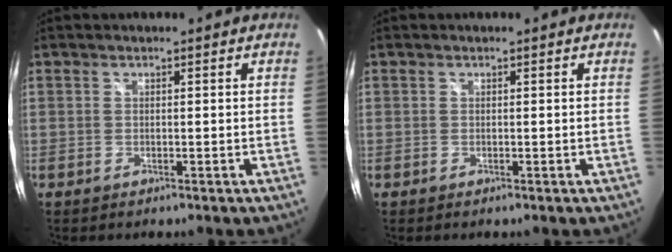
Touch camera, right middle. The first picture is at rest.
{"total": 0.0}